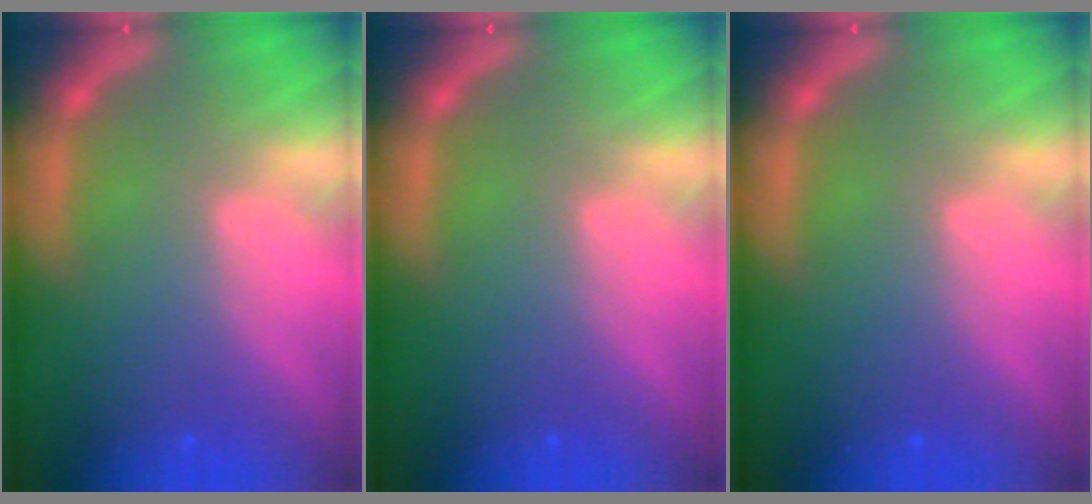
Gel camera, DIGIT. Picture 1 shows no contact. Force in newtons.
{"total": 0.0}
{"total": 0.0}